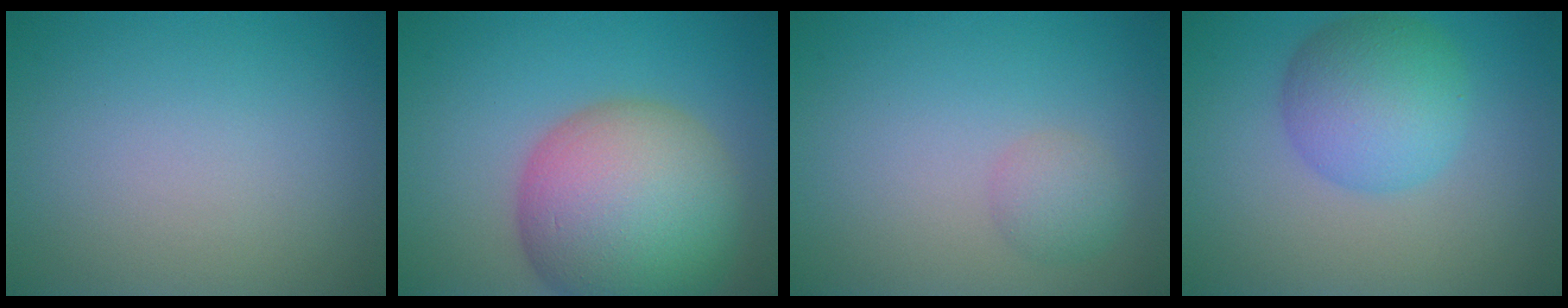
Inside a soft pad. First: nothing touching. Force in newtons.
{"total": 12.9, "press": 12.9, "slide": 0.7}
{"total": 1.9, "press": 1.8, "slide": 0.1}
{"total": 5.7, "press": 5.7, "slide": 0.0}